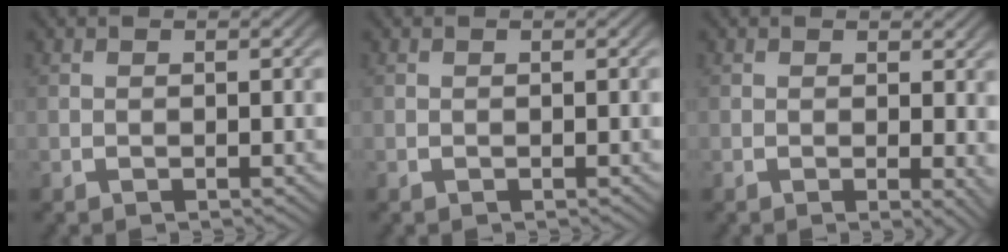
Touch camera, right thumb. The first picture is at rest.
{"total": 0.0}
{"total": 1.7, "force": [0.6, 0.5, 1.5], "torque": [-0.008, -0.006, 0.008]}